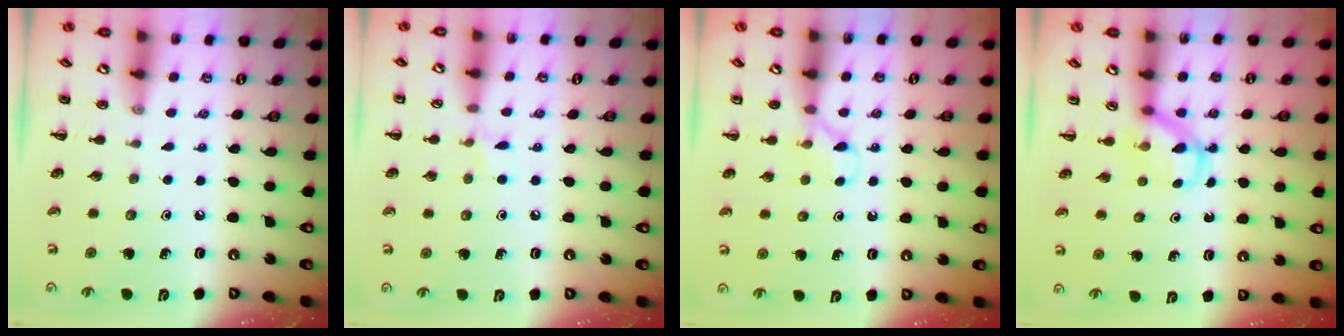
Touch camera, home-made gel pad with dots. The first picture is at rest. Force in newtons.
{"total": 3.7, "press": 3.5, "slide": 1.2}
{"total": 4.2, "press": 3.9, "slide": 1.5}
{"total": 4.0, "press": 3.9, "slide": 0.8}